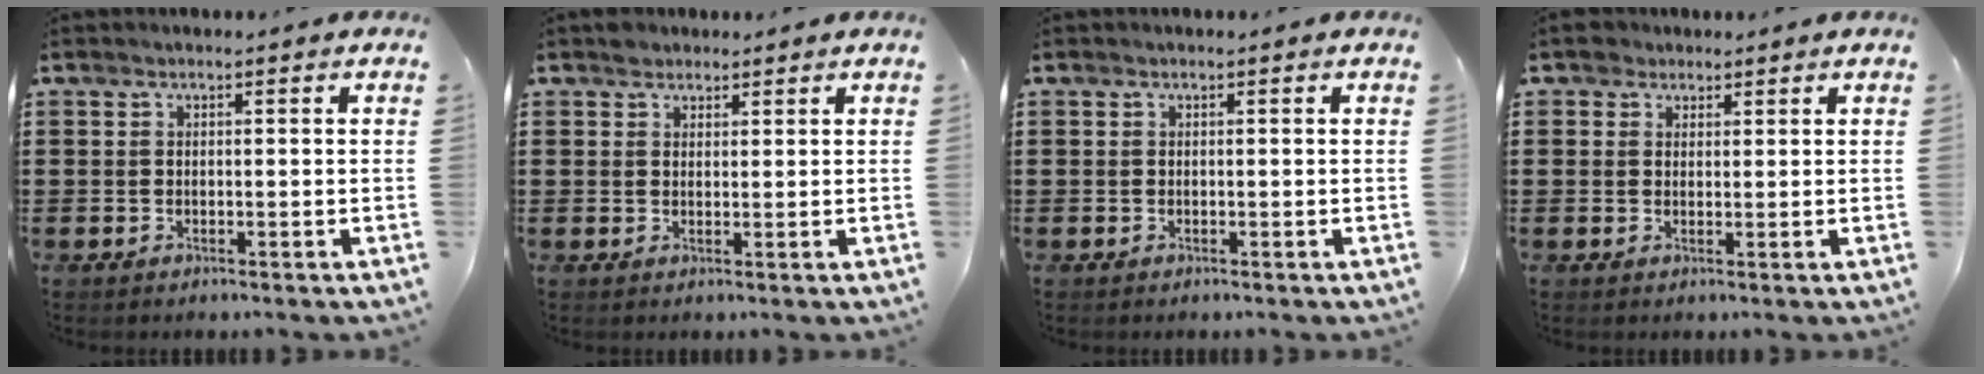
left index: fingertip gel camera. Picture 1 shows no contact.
{"total": 1.9, "force": [1.5, 1.1, 0.1], "torque": [-0.006, 0.005, 0.031]}
{"total": 0.0}
{"total": 2.4, "force": [1.7, 1.6, 0.1], "torque": [-0.003, 0.008, 0.031]}